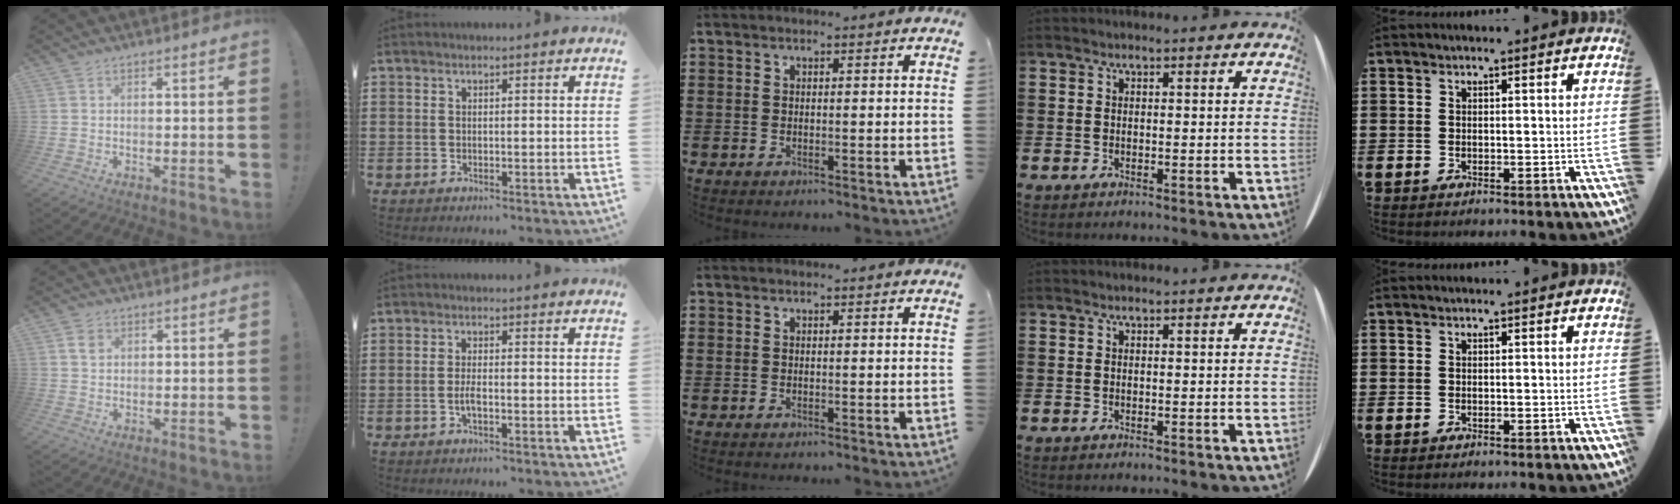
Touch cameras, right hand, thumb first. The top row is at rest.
{"thumb": {"total": 2.6, "force": [1.3, 1.9, 1.2], "torque": [-0.008, -0.005, 0.021]}, "index": {"total": 2.3, "force": [-0.8, 0.6, 2.0], "torque": [-0.044, 0.001, -0.016]}}